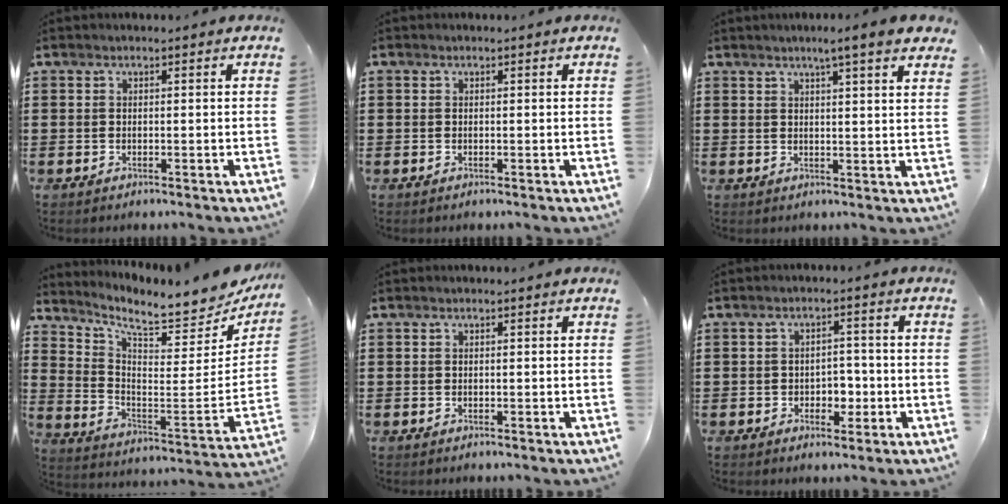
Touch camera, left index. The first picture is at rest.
{"total": 0.0}
{"total": 4.2, "force": [3.2, -0.5, 2.6], "torque": [-0.051, -0.011, 0.052]}
{"total": 7.2, "force": [6.4, 0.8, 3.3], "torque": [-0.082, -0.066, 0.101]}
{"total": 0.0}
{"total": 2.8, "force": [-1.1, 2.1, 1.5], "torque": [-0.026, 0.000, -0.027]}